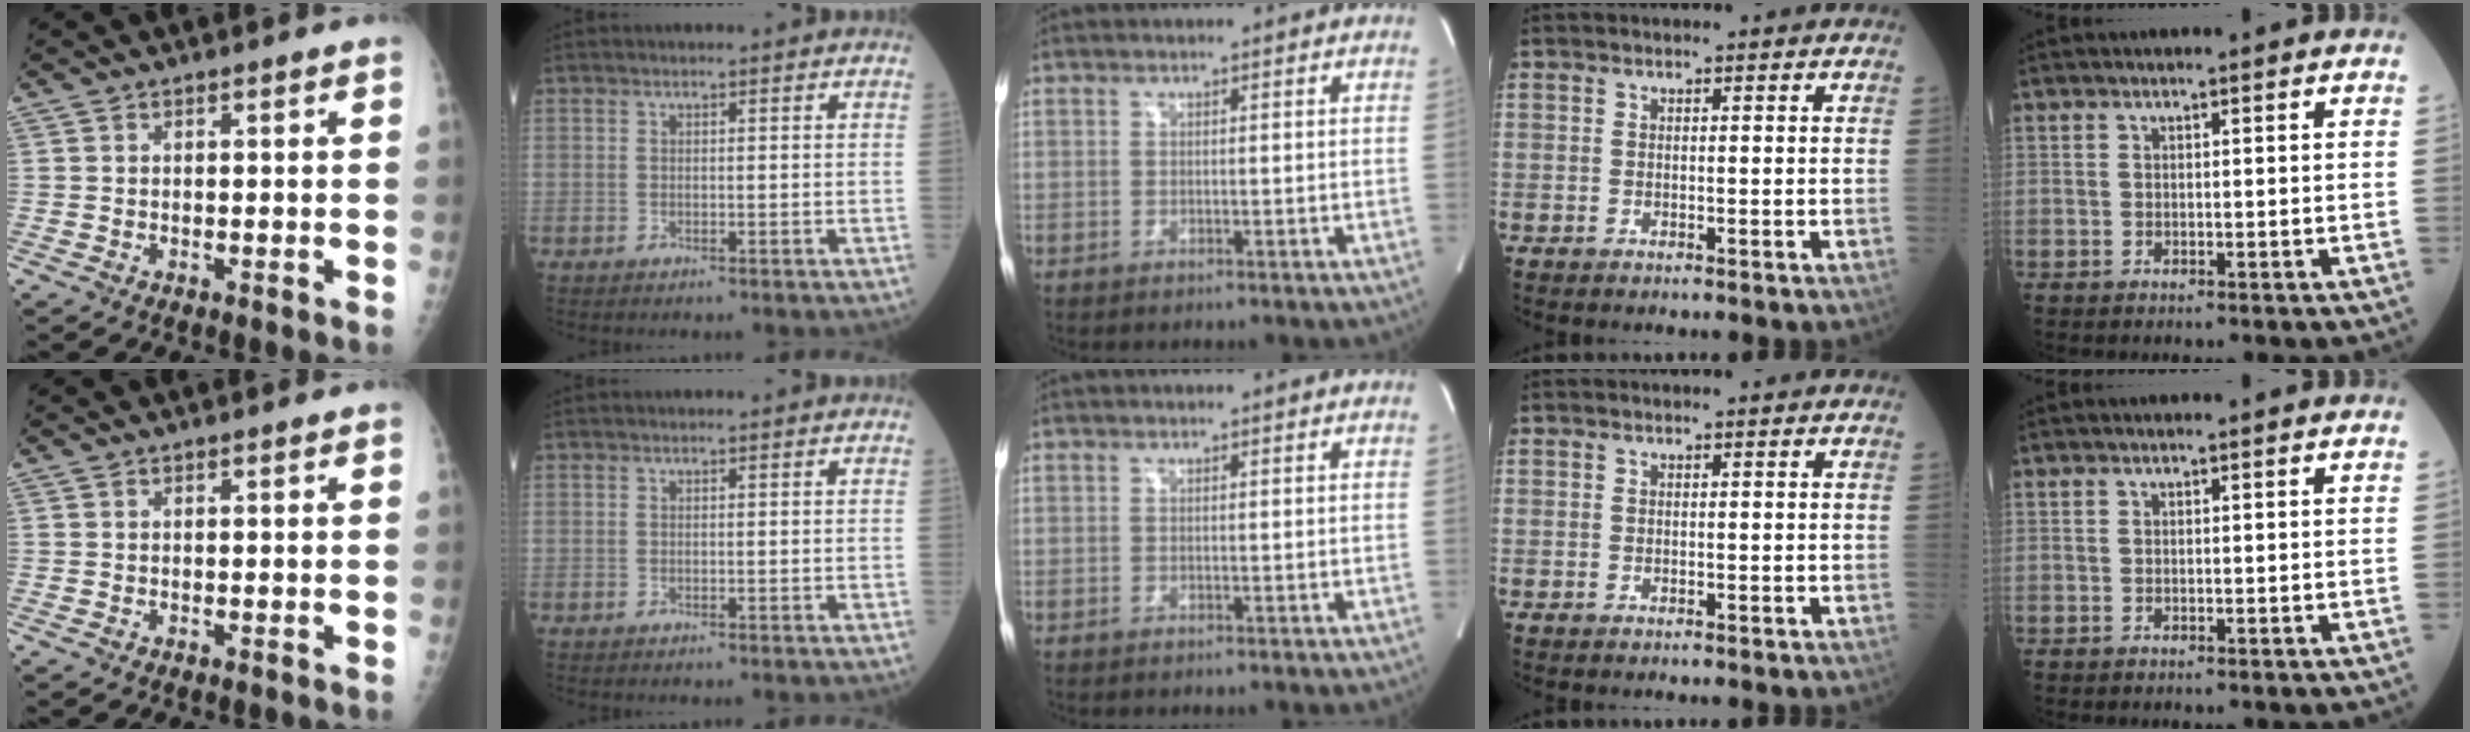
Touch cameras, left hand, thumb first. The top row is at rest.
{}